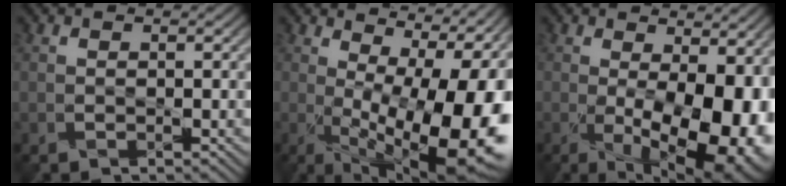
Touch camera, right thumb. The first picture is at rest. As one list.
[{"total": 17.9, "force": [1.2, 7.3, 16.3], "torque": [-0.191, 0.003, 0.031]}, {"total": 15.6, "force": [-2.0, 7.0, 13.8], "torque": [-0.173, -0.033, 0.003]}]